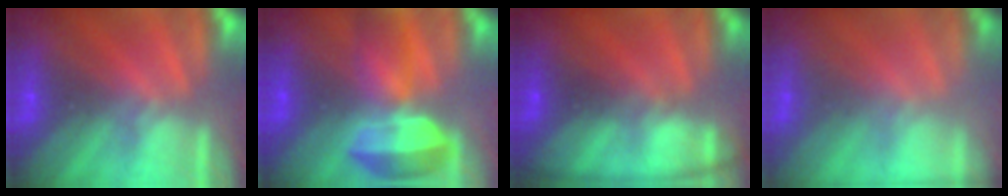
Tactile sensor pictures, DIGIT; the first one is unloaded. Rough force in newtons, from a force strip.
{"total": 7.0}
{"total": 11.5}
{"total": 1.6}